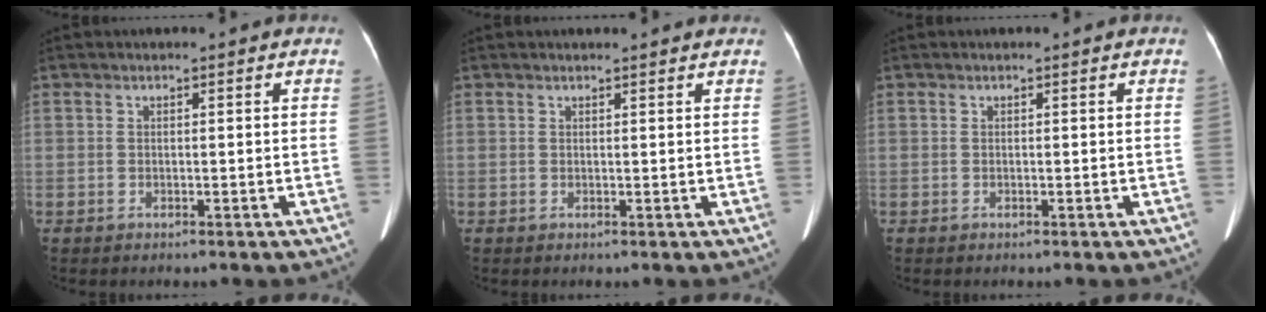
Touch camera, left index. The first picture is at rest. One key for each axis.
{"total": 3.0, "fx": 2.8, "fy": 0.4, "fz": 0.8, "tx": -0.014, "ty": 0.012, "tz": 0.030}
{"total": 0.0}